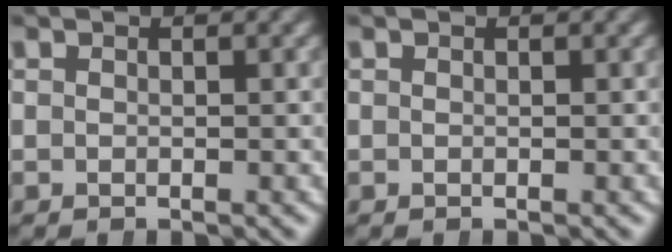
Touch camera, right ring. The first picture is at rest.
{"total": 0.0}